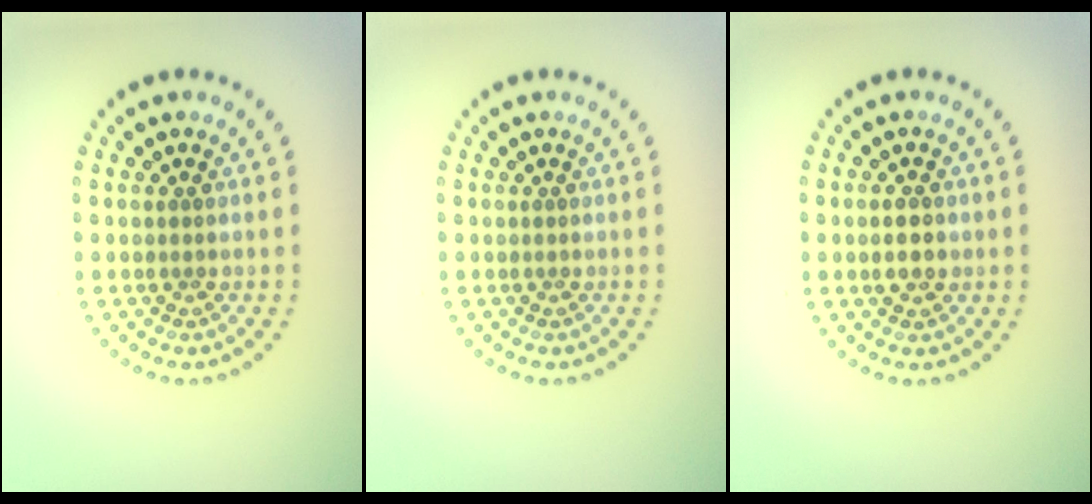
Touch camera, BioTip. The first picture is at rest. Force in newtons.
{"total": 0.0}
{"total": 2.3, "press": 2.3, "slide": 0.1}